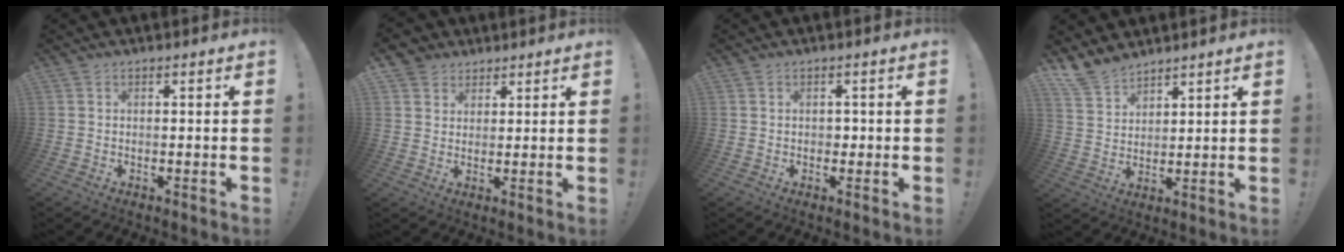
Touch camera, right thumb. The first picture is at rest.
{"total": 4.9, "force": [3.1, 3.7, 0.4], "torque": [0.000, -0.020, 0.058]}
{"total": 1.6, "force": [-0.1, 1.4, 0.6], "torque": [-0.010, 0.004, -0.004]}
{"total": 8.3, "force": [7.2, 3.7, 1.9], "torque": [-0.051, -0.043, 0.145]}